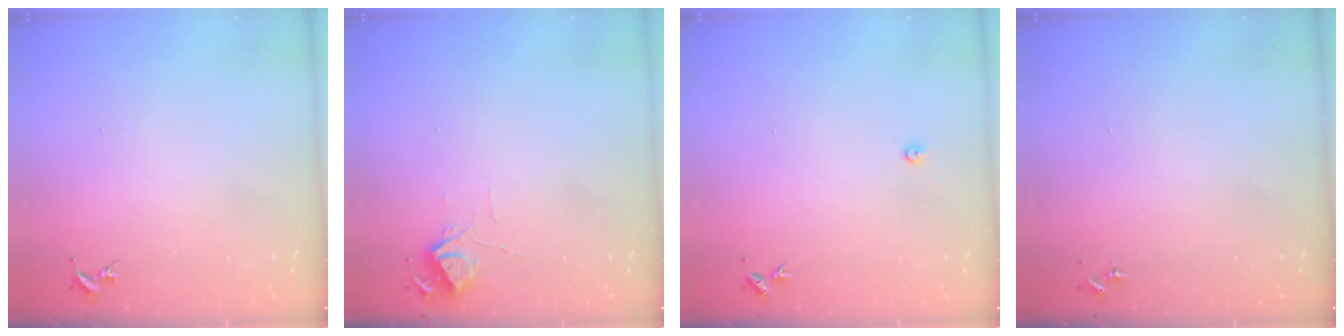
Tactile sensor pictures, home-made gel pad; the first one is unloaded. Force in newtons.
{"total": 6.0, "press": 6.0, "slide": 0.7}
{"total": 3.0, "press": 3.0, "slide": 0.4}
{"total": 0.0}